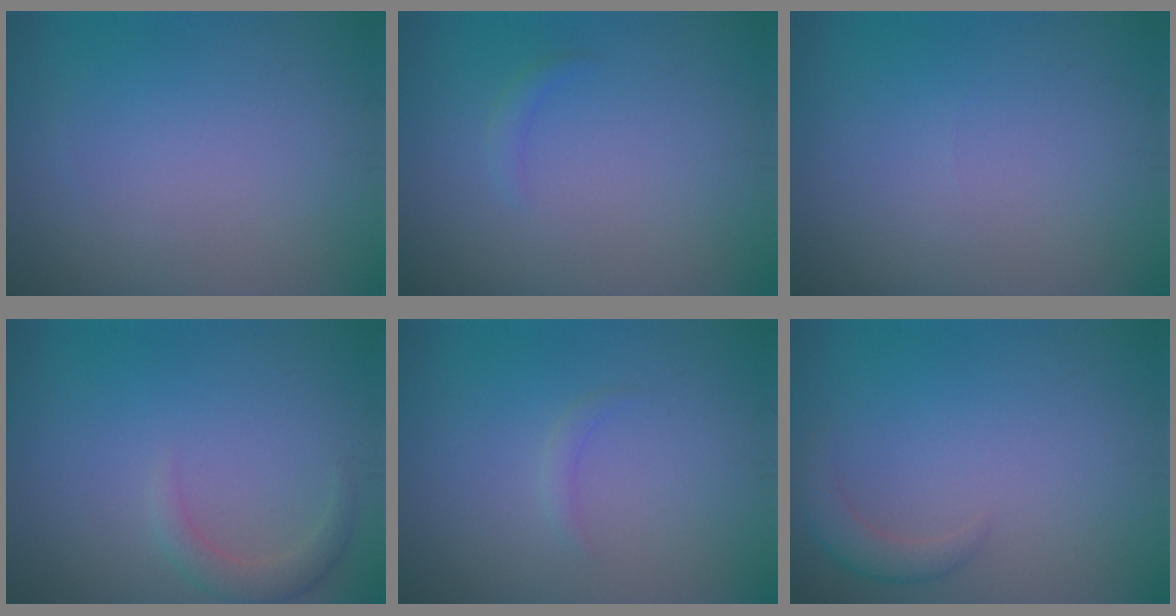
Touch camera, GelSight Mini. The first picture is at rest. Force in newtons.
{"total": 0.9, "press": 0.9, "slide": 0.1}
{"total": 0.0}
{"total": 2.1, "press": 2.1, "slide": 0.2}
{"total": 0.7, "press": 0.7, "slide": 0.0}
{"total": 2.0, "press": 2.0, "slide": 0.2}